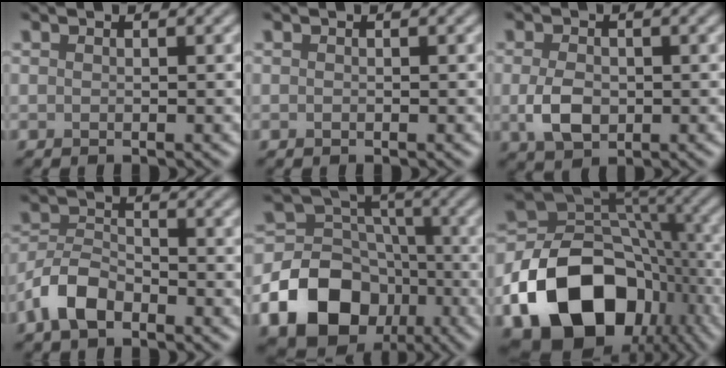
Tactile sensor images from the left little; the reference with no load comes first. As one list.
[{"total": 0.0}, {"total": 3.3, "force": [-0.4, 2.2, 2.4], "torque": [-0.051, -0.004, -0.008]}, {"total": 4.2, "force": [-2.7, 2.2, 2.4], "torque": [-0.045, 0.004, -0.062]}, {"total": 17.8, "force": [-8.5, 14.2, 6.6], "torque": [-0.129, -0.048, -0.158]}, {"total": 17.0, "force": [-7.3, 12.0, 9.5], "torque": [-0.180, -0.023, -0.124]}]